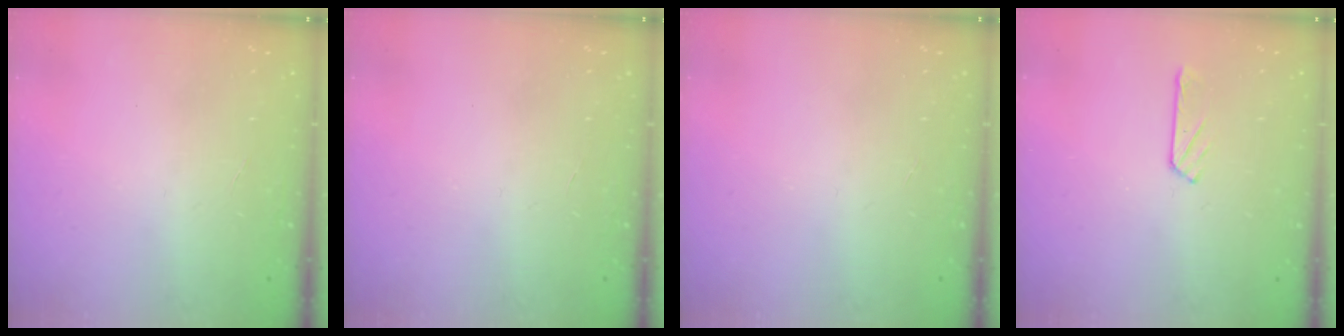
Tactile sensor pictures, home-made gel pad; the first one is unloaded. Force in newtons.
{"total": 0.0}
{"total": 0.0}
{"total": 2.4, "press": 2.3, "slide": 0.3}